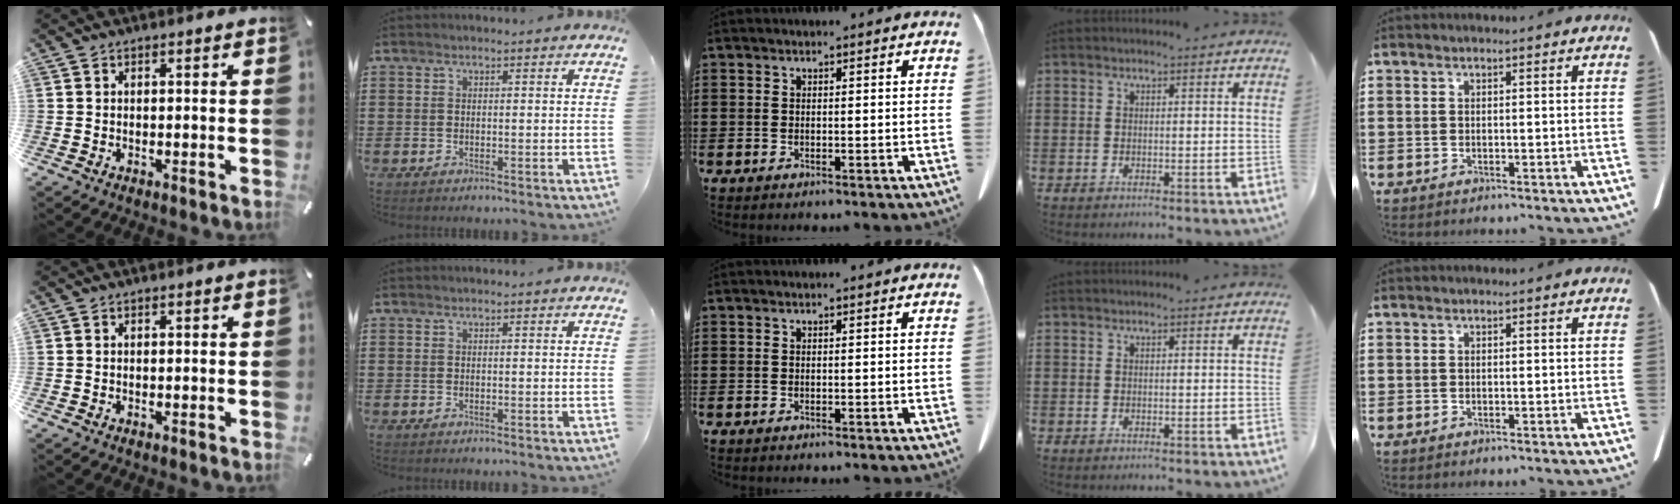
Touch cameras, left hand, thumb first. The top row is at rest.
{}